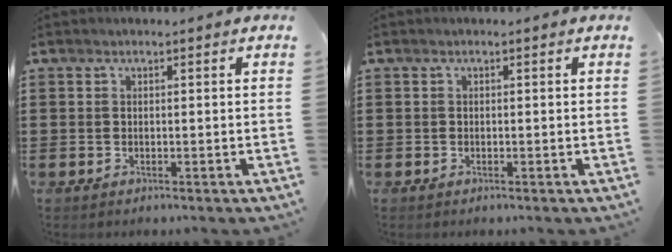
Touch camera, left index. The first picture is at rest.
{"total": 0.0}